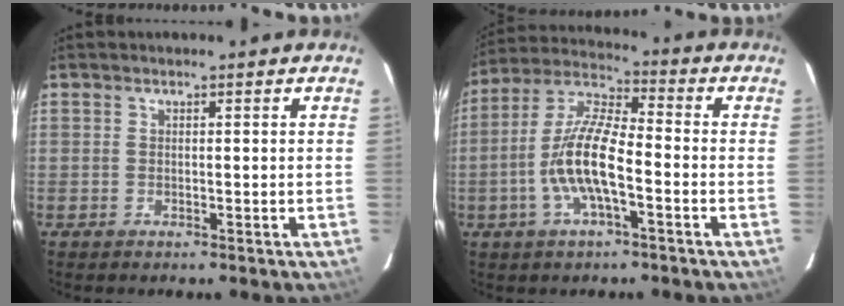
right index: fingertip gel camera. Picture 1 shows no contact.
{"total": 12.0, "force": [-3.6, 3.2, 10.9], "torque": [-0.228, 0.002, -0.071]}